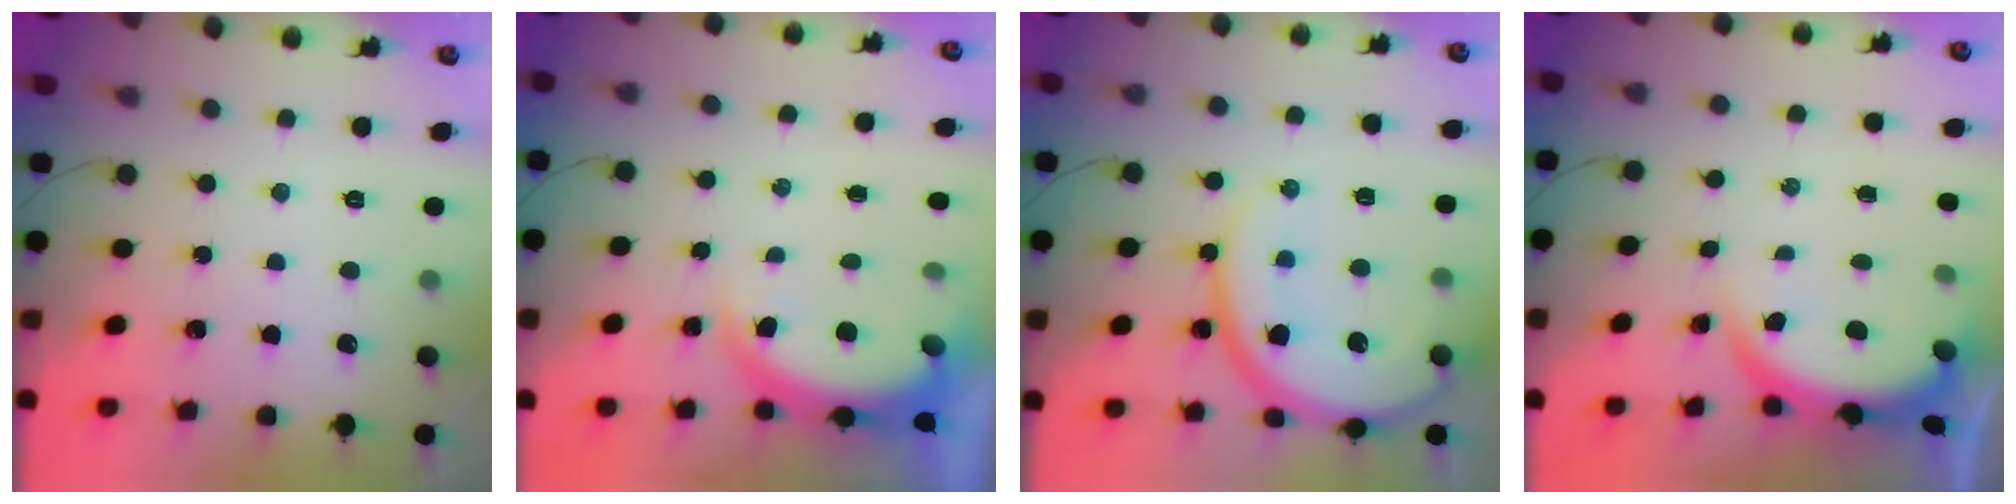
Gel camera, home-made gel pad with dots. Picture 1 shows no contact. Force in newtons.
{"total": 5.3, "press": 5.3, "slide": 0.4}
{"total": 15.6, "press": 15.5, "slide": 1.5}
{"total": 3.8, "press": 3.8, "slide": 0.6}